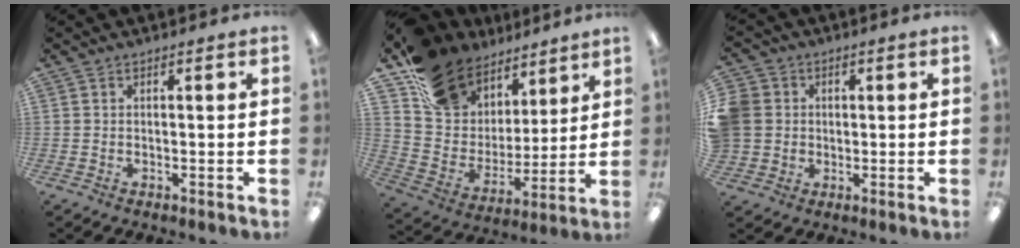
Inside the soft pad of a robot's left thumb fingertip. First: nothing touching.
{"total": 16.3, "force": [12.2, 10.0, 4.3], "torque": [-0.101, -0.083, 0.233]}
{"total": 7.7, "force": [0.6, 7.4, 2.1], "torque": [-0.058, 0.016, 0.018]}